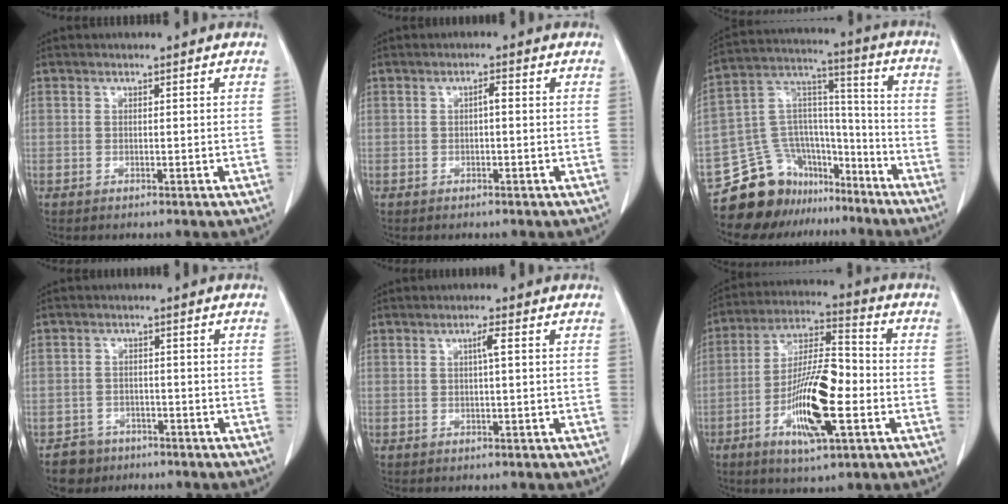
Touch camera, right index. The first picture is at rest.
{"total": 1.2, "force": [0.0, 0.2, 1.2], "torque": [-0.020, 0.003, -0.001]}
{"total": 15.5, "force": [-12.6, 8.4, 3.5], "torque": [-0.057, 0.083, -0.217]}
{"total": 3.9, "force": [-2.6, 2.9, -0.4], "torque": [0.011, 0.012, -0.043]}
{"total": 1.6, "force": [0.3, -0.2, 1.6], "torque": [-0.030, 0.003, 0.004]}
{"total": 14.5, "force": [-4.3, 3.1, 13.4], "torque": [-0.252, -0.001, -0.076]}